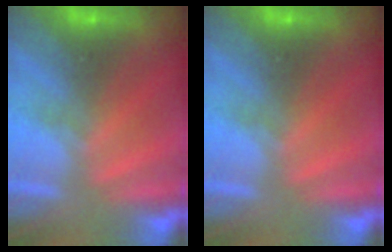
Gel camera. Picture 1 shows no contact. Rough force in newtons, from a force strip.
{"total": 0.0}